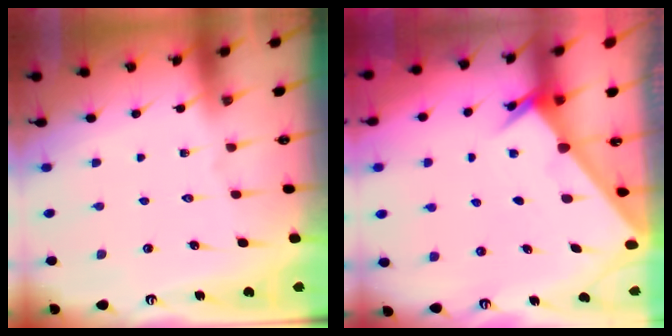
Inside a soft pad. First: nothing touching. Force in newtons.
{"total": 2.0, "press": 2.0, "slide": 0.1}